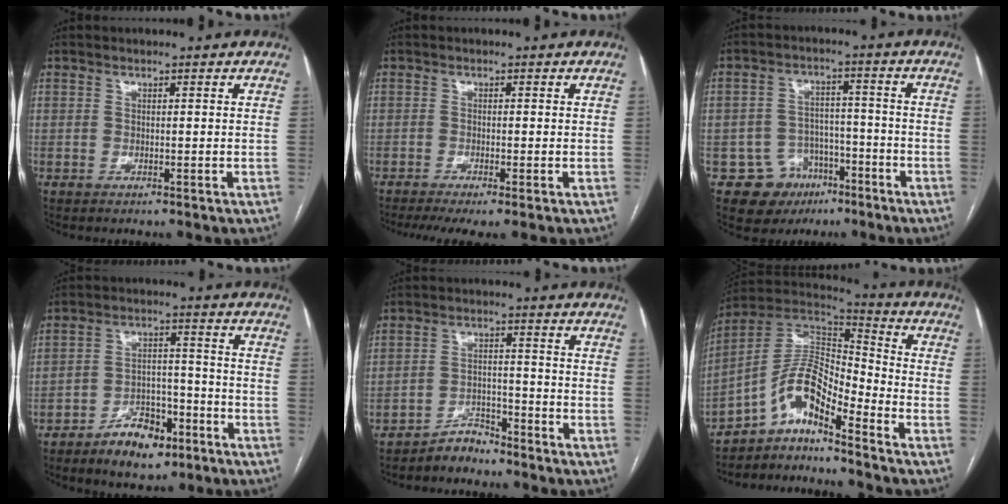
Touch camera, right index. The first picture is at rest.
{"total": 4.9, "force": [-3.2, 0.6, 3.7], "torque": [-0.061, -0.008, -0.055]}
{"total": 8.6, "force": [-4.6, 7.1, 1.4], "torque": [-0.014, 0.022, -0.060]}
{"total": 9.0, "force": [-5.7, 4.5, 5.3], "torque": [-0.085, 0.012, -0.092]}
{"total": 3.9, "force": [-3.6, 1.4, 0.3], "torque": [-0.001, -0.001, -0.063]}
{"total": 11.1, "force": [-7.5, 2.6, 7.9], "torque": [-0.147, 0.037, -0.133]}